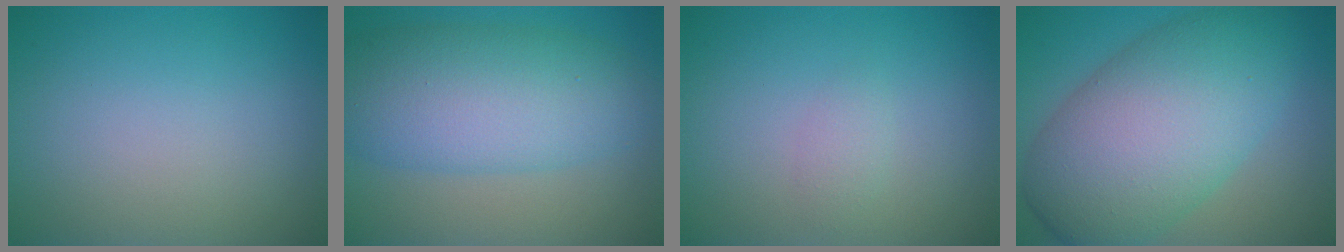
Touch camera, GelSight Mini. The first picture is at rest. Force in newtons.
{"total": 8.6, "press": 8.6, "slide": 0.3}
{"total": 1.0, "press": 1.0, "slide": 0.1}
{"total": 11.4, "press": 11.4, "slide": 0.1}